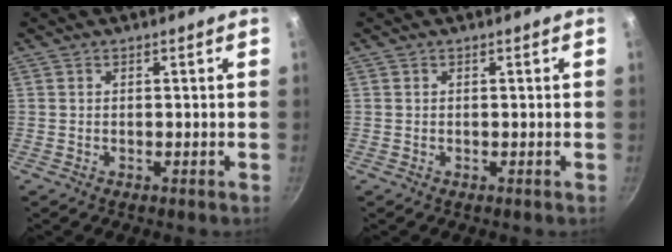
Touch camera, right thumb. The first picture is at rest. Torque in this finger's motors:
{"motor_torque": [-0.12, 0.10, 0.16, 0.02, 0.00]}